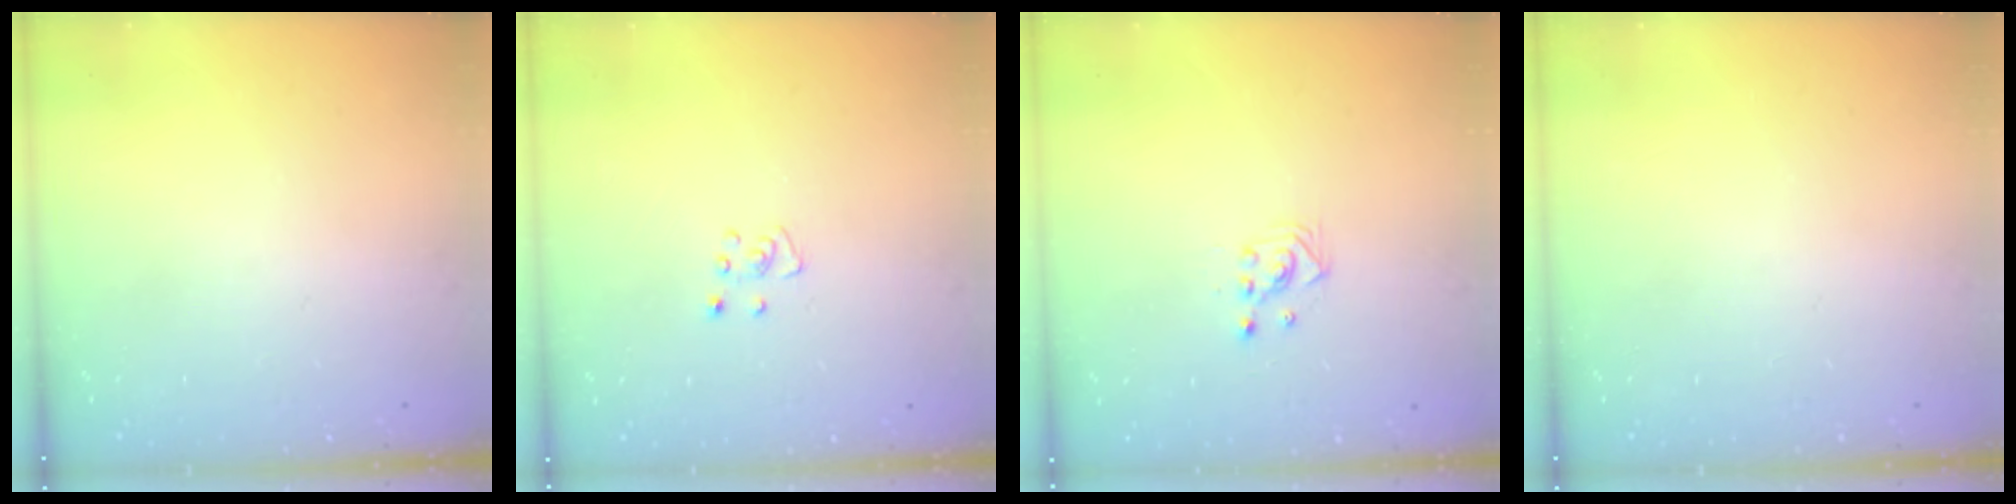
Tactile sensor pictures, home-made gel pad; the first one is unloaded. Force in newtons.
{"total": 3.8, "press": 3.8, "slide": 0.3}
{"total": 2.2, "press": 2.2, "slide": 0.2}
{"total": 0.0}